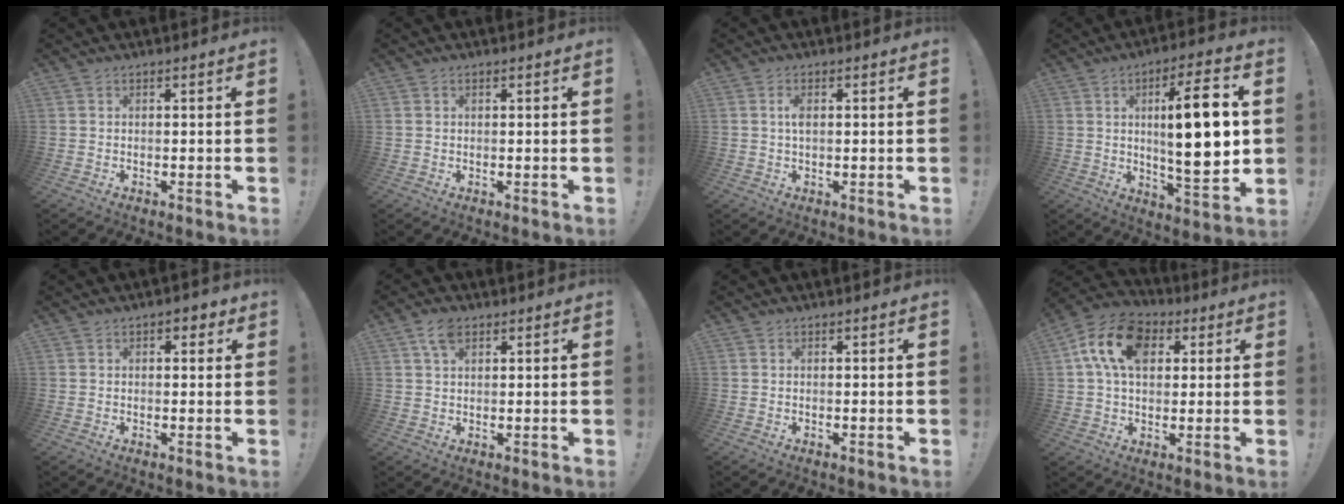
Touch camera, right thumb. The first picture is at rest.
{"total": 0.5, "force": [0.3, 0.4, 0.2], "torque": [-0.004, 0.004, 0.005]}
{"total": 2.5, "force": [0.4, 1.1, 2.2], "torque": [-0.031, 0.000, 0.002]}
{"total": 18.2, "force": [2.4, 4.6, 17.5], "torque": [-0.265, -0.007, 0.025]}
{"total": 2.4, "force": [0.7, 1.7, 1.7], "torque": [-0.011, 0.000, 0.006]}
{"total": 4.9, "force": [2.5, 2.7, 3.3], "torque": [-0.056, -0.002, 0.046]}
{"total": 0.0}
{"total": 15.5, "force": [5.0, 10.4, 10.4], "torque": [-0.180, 0.004, 0.093]}